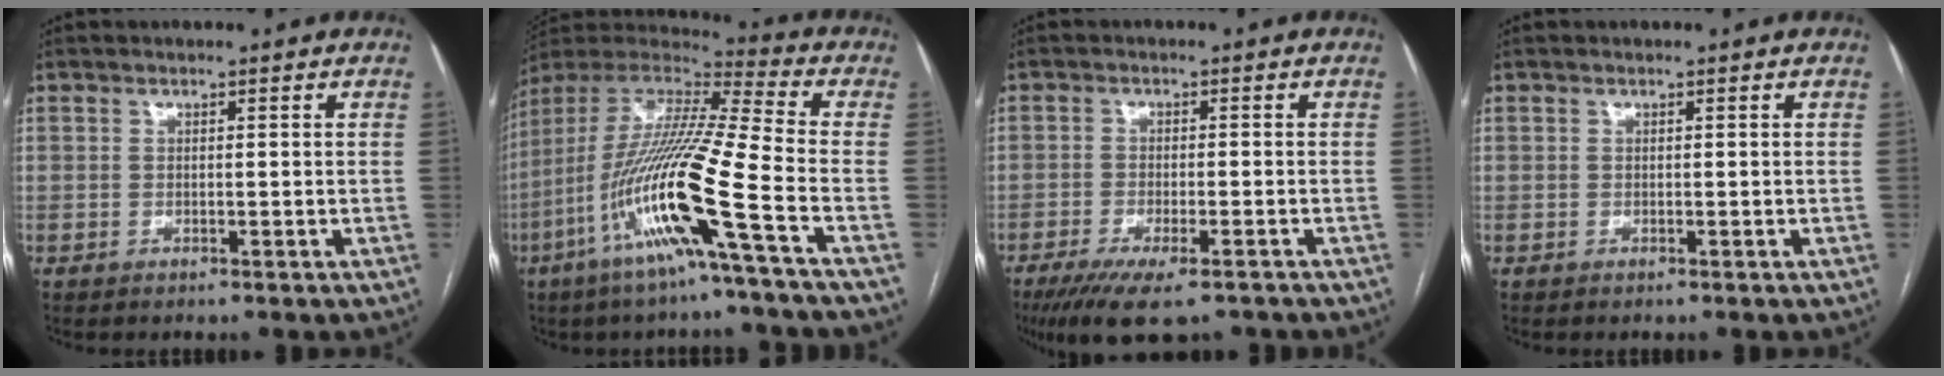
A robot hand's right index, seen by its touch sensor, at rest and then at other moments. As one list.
[{"total": 19.5, "force": [-7.5, -0.8, 18.0], "torque": [-0.373, -0.023, -0.155]}, {"total": 11.0, "force": [-8.1, 2.7, 7.0], "torque": [-0.103, -0.017, -0.124]}, {"total": 0.0}]